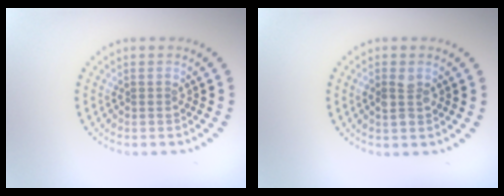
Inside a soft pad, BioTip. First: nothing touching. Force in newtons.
{"total": 2.0, "press": 2.0, "slide": 0.3}